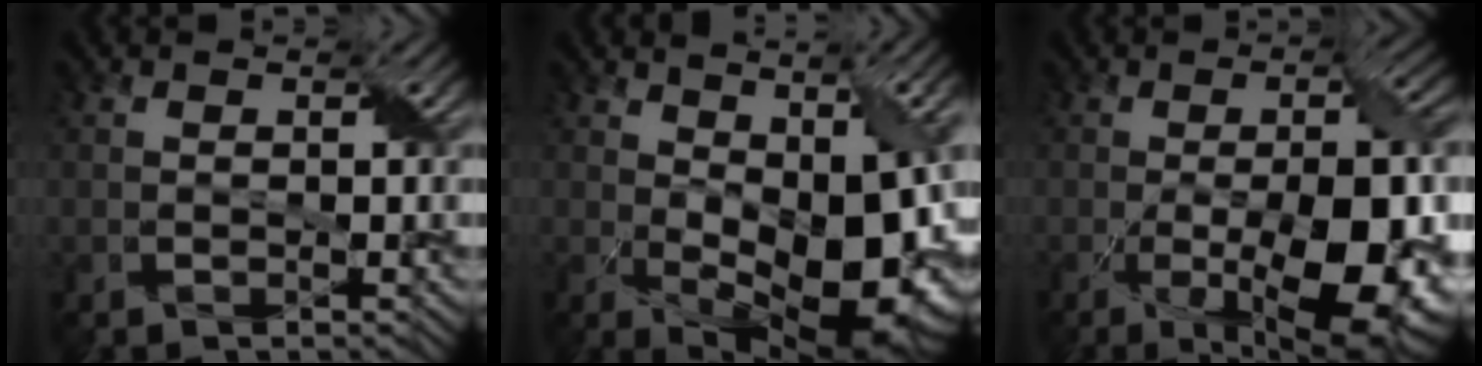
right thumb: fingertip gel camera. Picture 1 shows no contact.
{"total": 15.5, "force": [-0.1, 7.5, 13.6], "torque": [-0.214, -0.021, 0.023]}
{"total": 15.0, "force": [-4.0, 5.5, 13.4], "torque": [-0.192, -0.027, -0.046]}